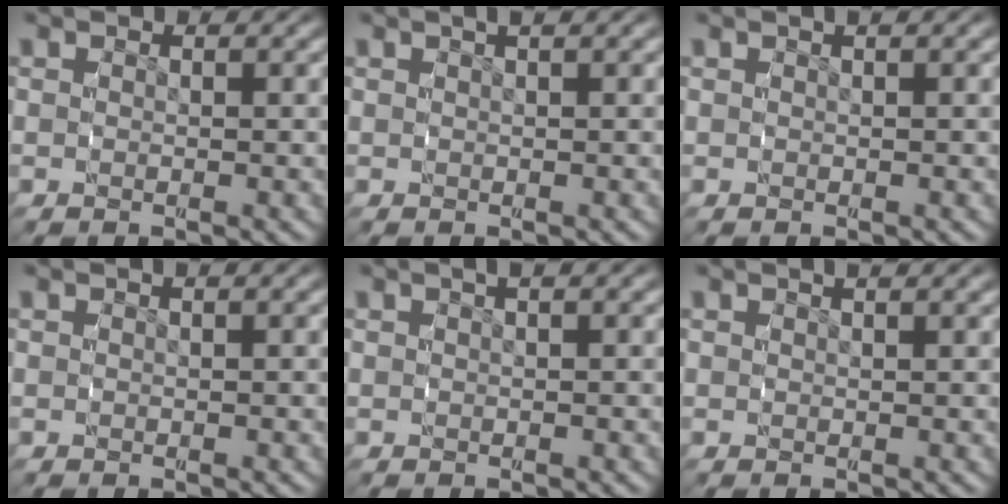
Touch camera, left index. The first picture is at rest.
{"total": 1.7, "force": [1.2, 0.1, 1.2], "torque": [-0.011, 0.012, 0.016]}
{"total": 0.9, "force": [0.6, 0.0, 0.7], "torque": [-0.004, 0.008, 0.007]}
{"total": 0.6, "force": [0.4, -0.1, 0.4], "torque": [-0.003, 0.005, 0.004]}
{"total": 1.7, "force": [1.1, 0.2, 1.3], "torque": [-0.011, 0.014, 0.013]}
{"total": 1.4, "force": [1.2, 0.0, 0.8], "torque": [-0.006, 0.005, 0.016]}